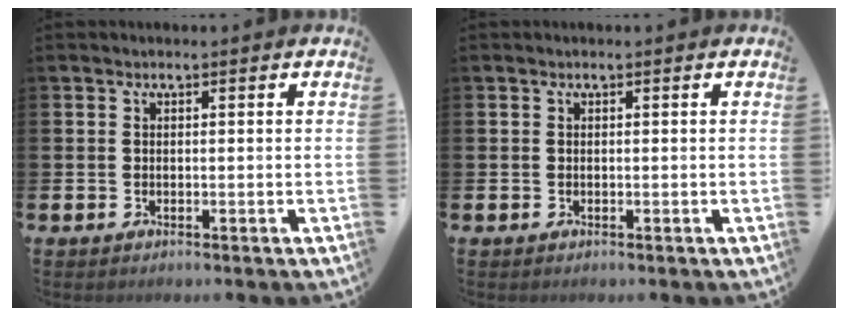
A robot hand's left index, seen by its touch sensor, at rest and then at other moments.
{"total": 0.0}